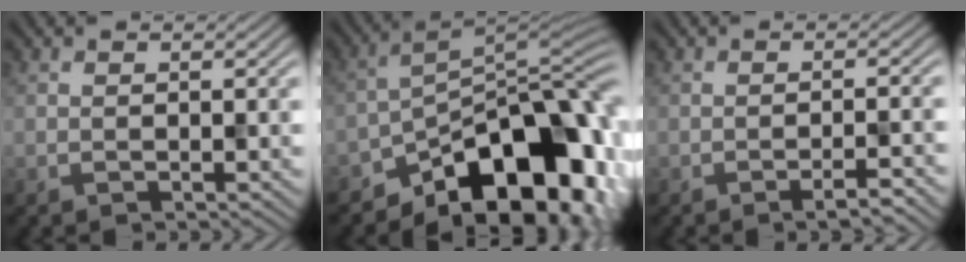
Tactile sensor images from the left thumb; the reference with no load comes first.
{"total": 15.7, "force": [-9.3, 7.7, 10.0], "torque": [-0.123, -0.008, -0.161]}
{"total": 2.7, "force": [-1.9, 0.3, 1.9], "torque": [-0.030, 0.007, -0.035]}